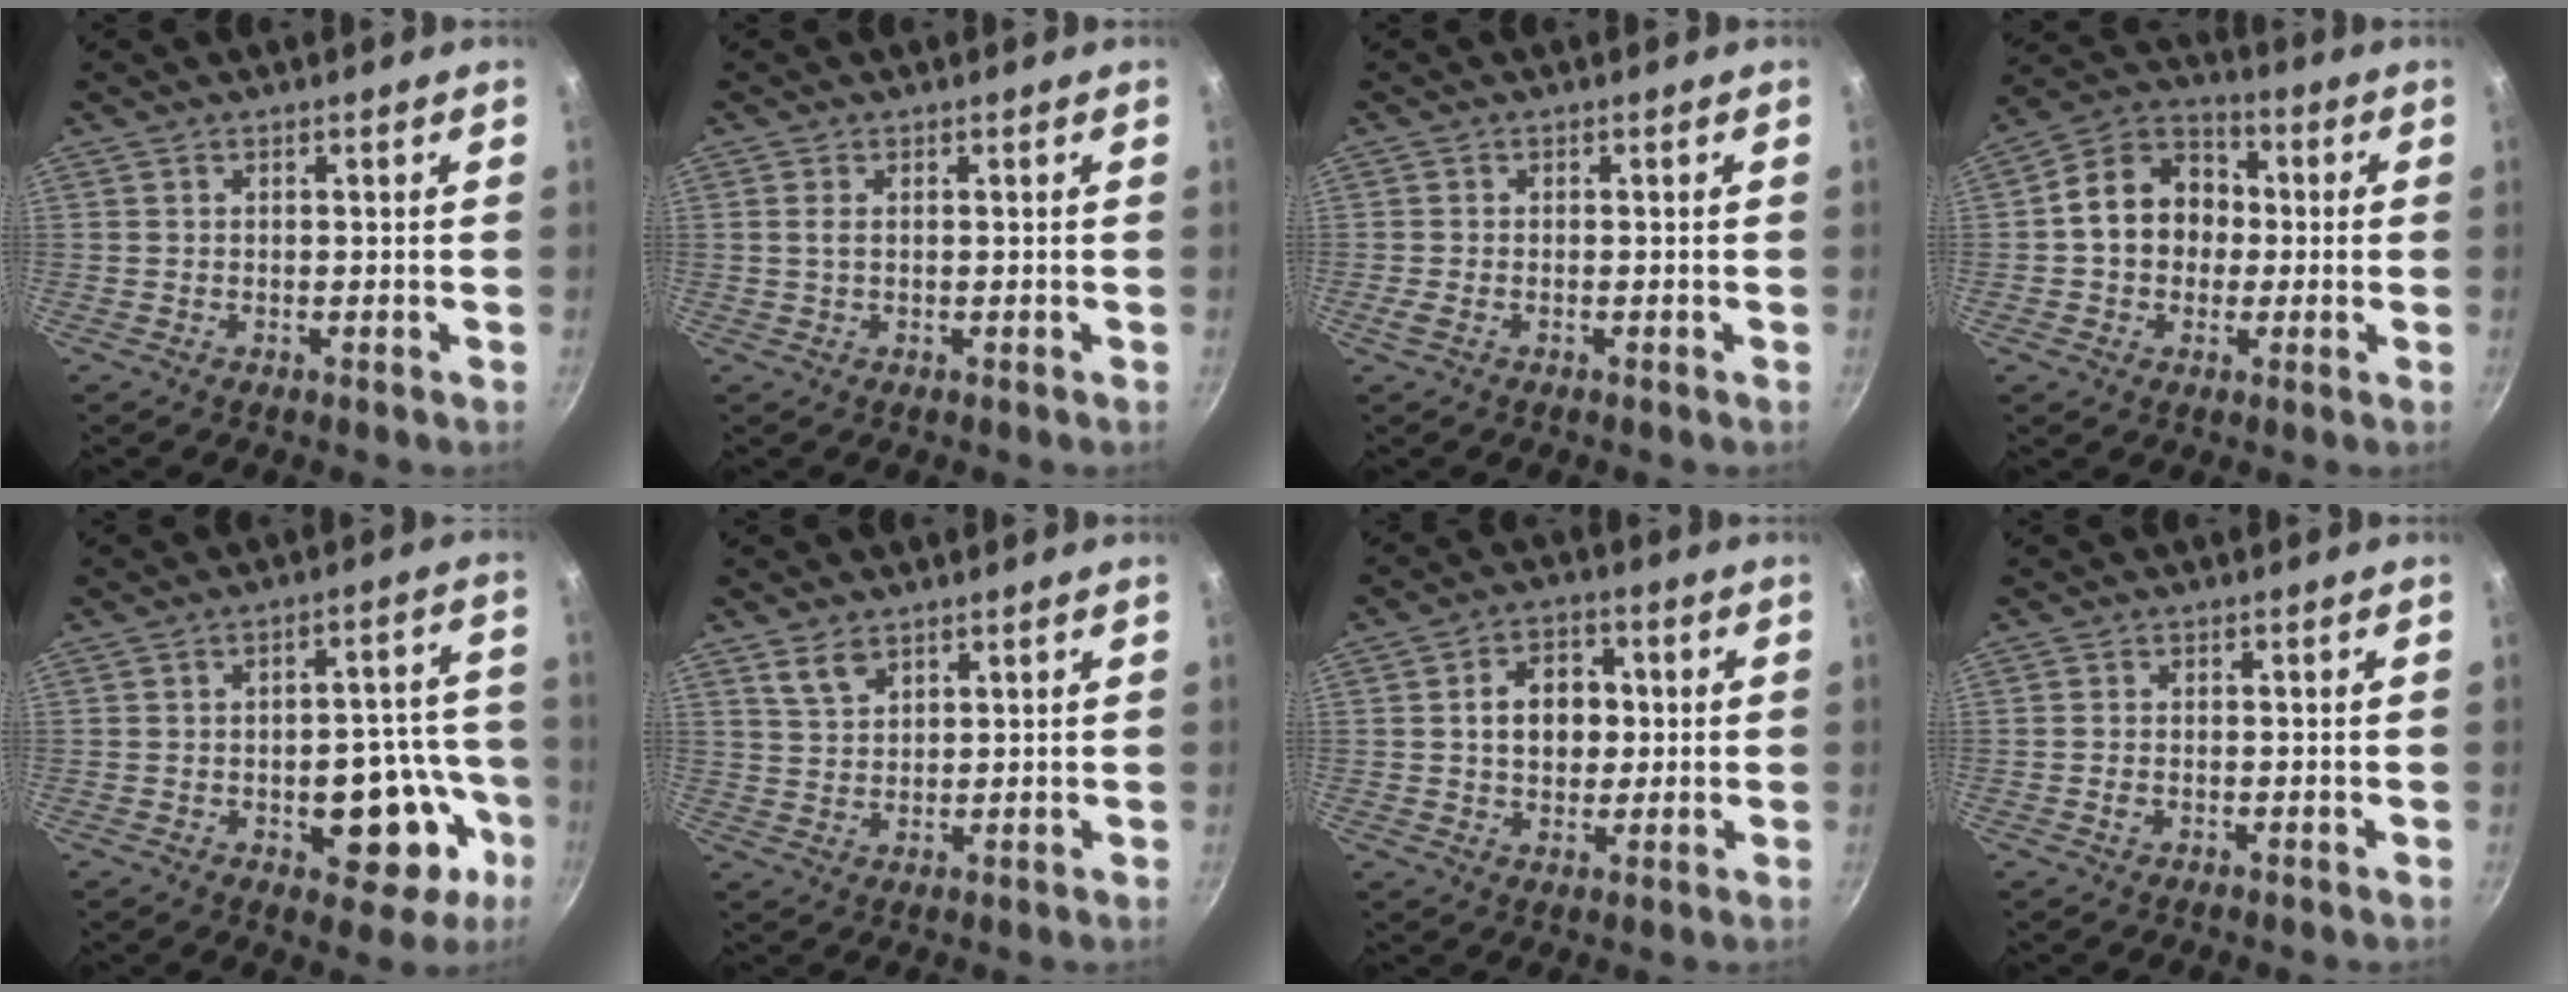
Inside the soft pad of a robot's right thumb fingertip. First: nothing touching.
{"total": 1.2, "force": [0.2, 0.6, 1.1], "torque": [-0.023, 0.001, 0.004]}
{"total": 1.6, "force": [-0.7, 0.7, 1.2], "torque": [-0.032, 0.003, -0.017]}
{"total": 12.7, "force": [0.1, 10.4, 7.3], "torque": [-0.085, 0.030, -0.016]}
{"total": 14.8, "force": [-5.1, 8.2, 11.2], "torque": [-0.078, 0.041, -0.062]}
{"total": 4.3, "force": [2.8, 2.4, 2.2], "torque": [-0.035, -0.010, 0.060]}
{"total": 9.3, "force": [0.9, 7.1, 6.0], "torque": [-0.061, 0.013, 0.009]}
{"total": 1.4, "force": [-0.5, 1.0, 0.9], "torque": [-0.020, 0.004, -0.012]}